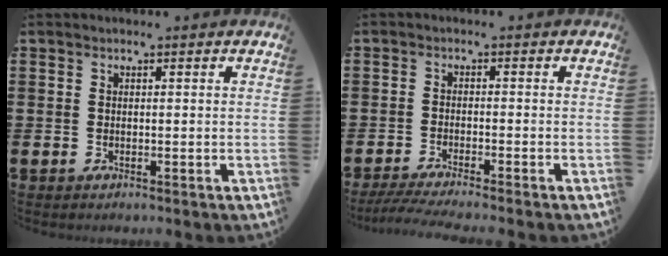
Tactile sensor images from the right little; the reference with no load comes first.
{"total": 2.8, "force": [-2.2, -0.1, 1.7], "torque": [-0.032, -0.006, -0.043]}